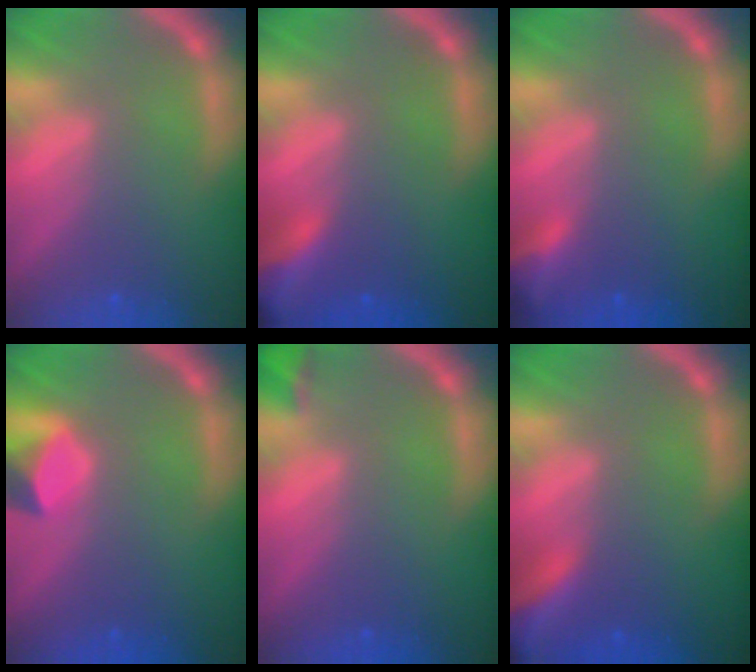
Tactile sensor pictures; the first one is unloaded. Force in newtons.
{"total": 6.9}
{"total": 3.5}
{"total": 3.0}
{"total": 1.4}
{"total": 8.4}